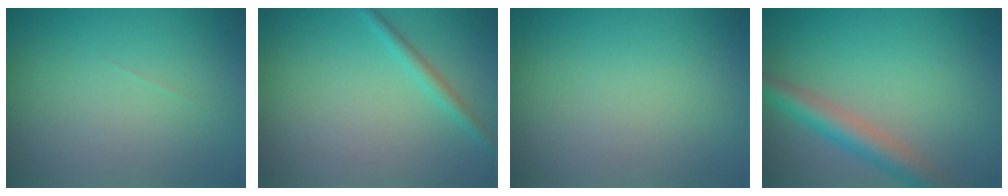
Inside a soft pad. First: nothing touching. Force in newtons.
{"total": 1.4, "press": 1.4, "slide": 0.1}
{"total": 0.0}
{"total": 3.8, "press": 3.8, "slide": 0.1}